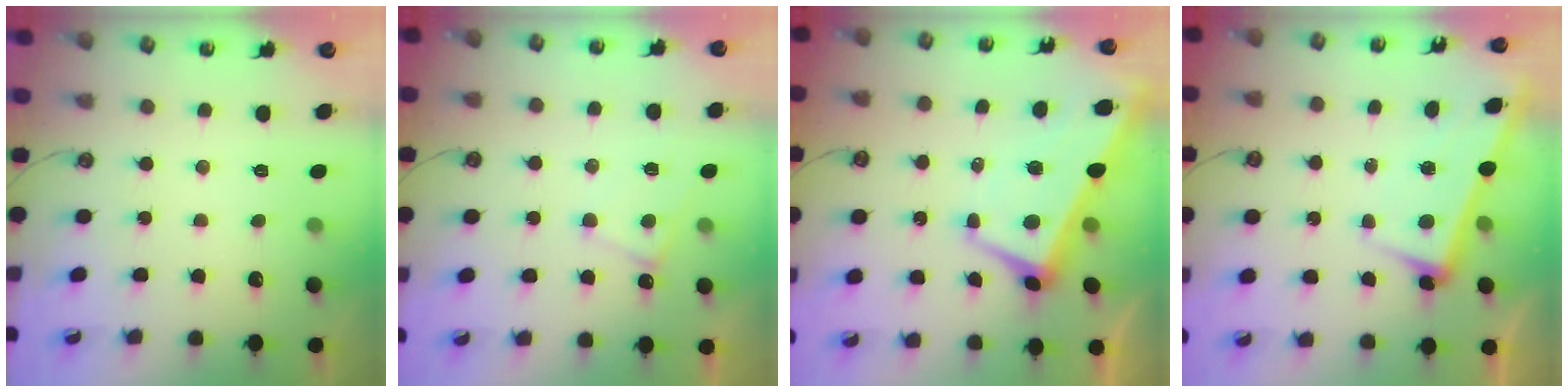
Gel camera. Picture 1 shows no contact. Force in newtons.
{"total": 2.6, "press": 2.5, "slide": 0.3}
{"total": 1.6, "press": 0.9, "slide": 1.3}
{"total": 3.1, "press": 3.0, "slide": 1.0}